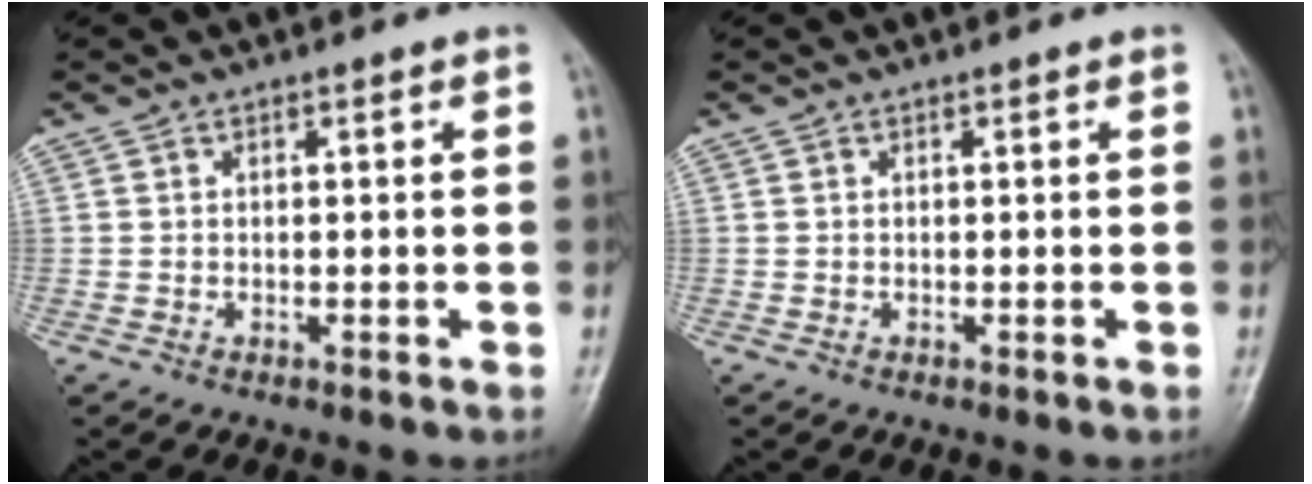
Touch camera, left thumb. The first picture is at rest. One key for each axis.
{"total": 0.0}